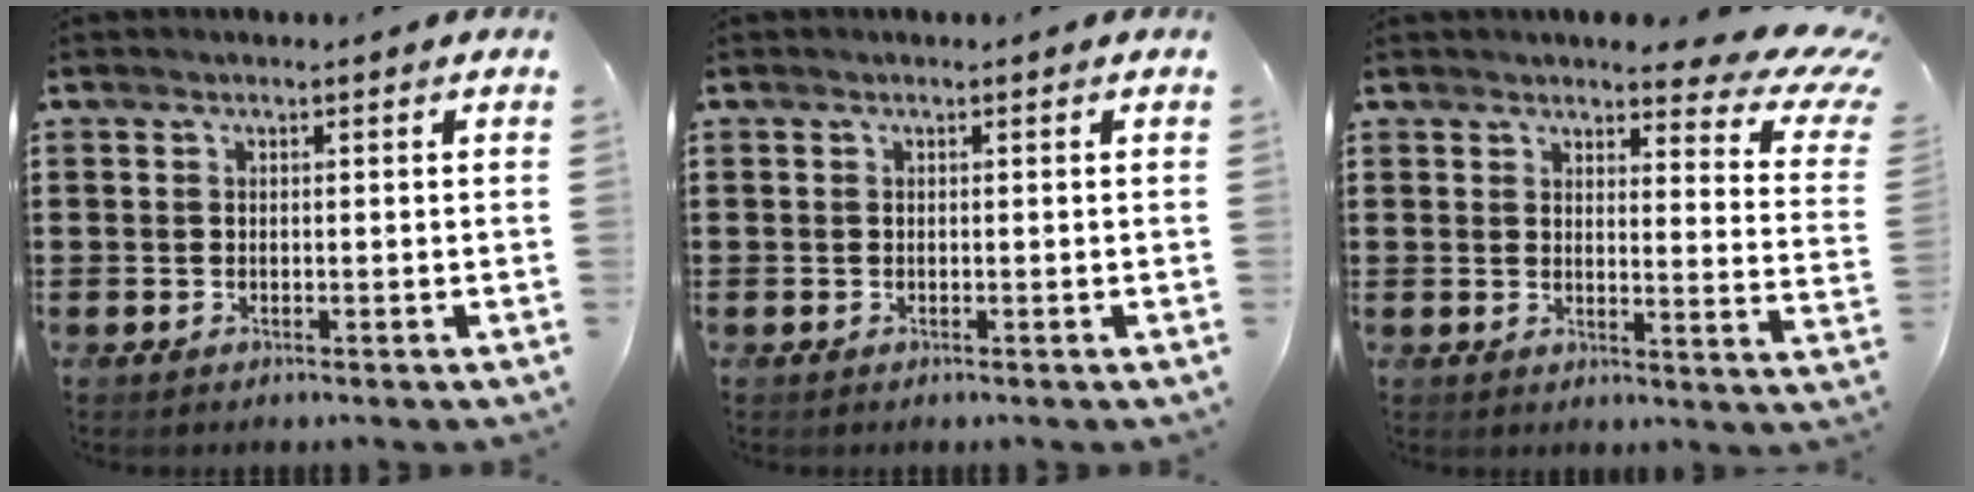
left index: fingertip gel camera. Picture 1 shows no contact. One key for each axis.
{"total": 0.0}
{"total": 5.8, "fx": 4.8, "fy": 1.0, "fz": 3.1, "tx": -0.051, "ty": -0.032, "tz": 0.077}